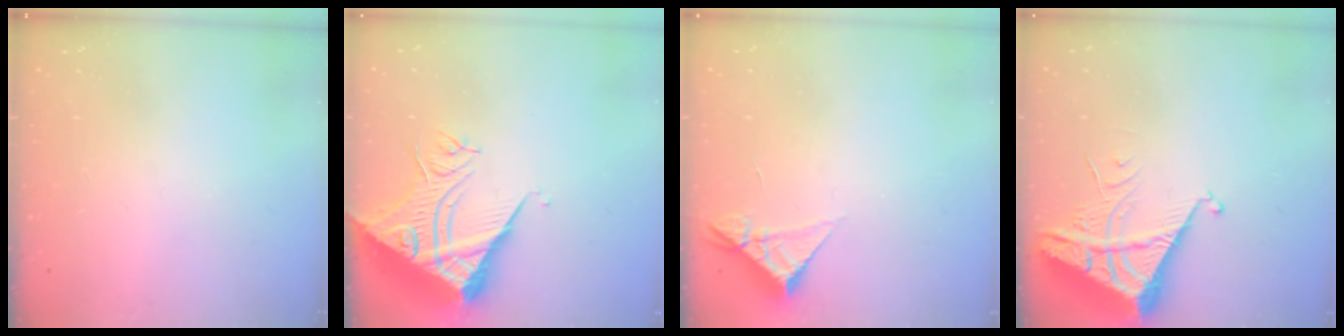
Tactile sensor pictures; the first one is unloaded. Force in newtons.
{"total": 12.0, "press": 11.9, "slide": 0.7}
{"total": 5.2, "press": 5.2, "slide": 0.3}
{"total": 6.6, "press": 6.6, "slide": 0.6}